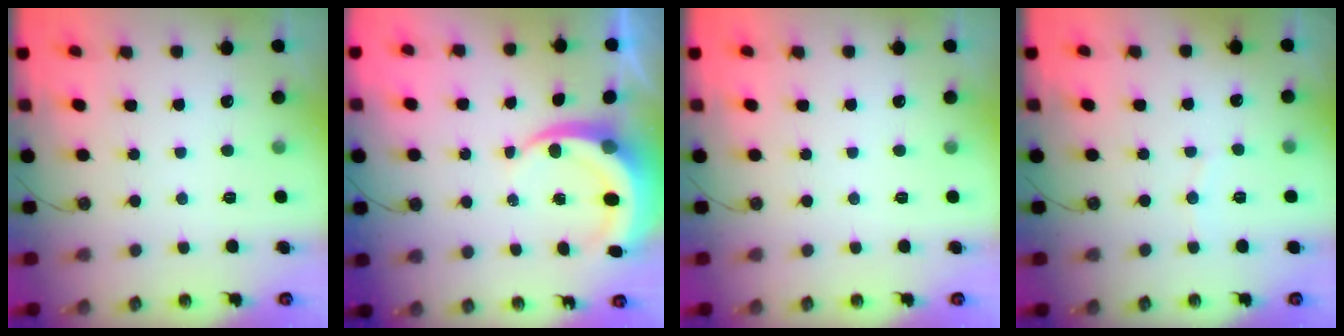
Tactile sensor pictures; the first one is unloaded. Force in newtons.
{"total": 7.3, "press": 7.3, "slide": 0.9}
{"total": 0.0}
{"total": 3.4, "press": 3.2, "slide": 1.3}